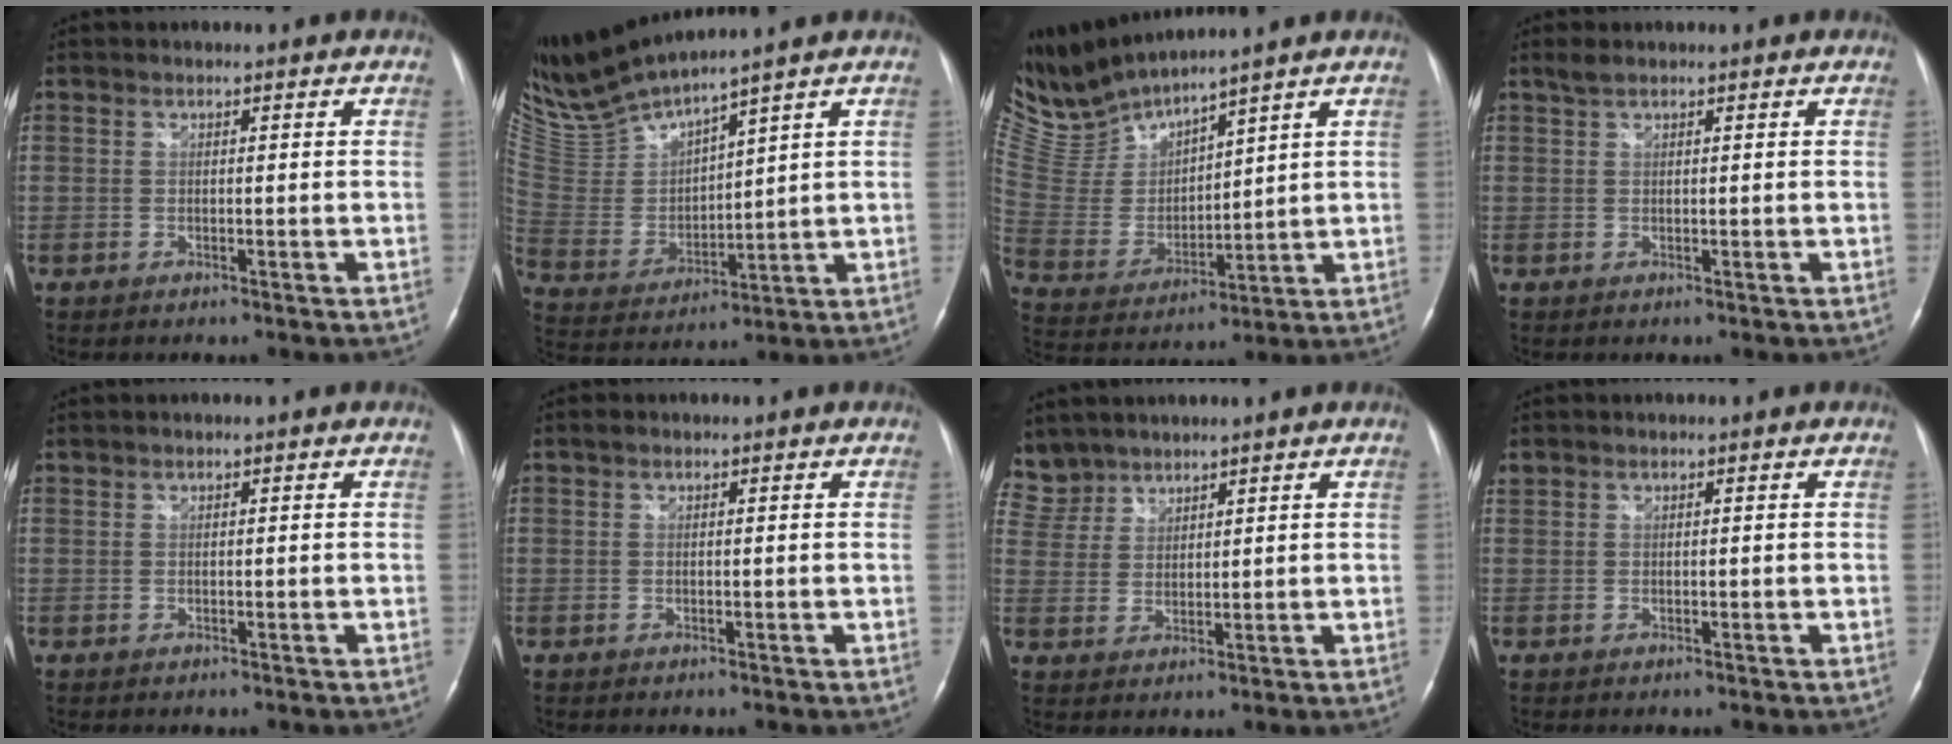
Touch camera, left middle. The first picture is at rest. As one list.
[{"total": 11.4, "force": [10.6, -0.3, 4.1], "torque": [-0.101, -0.005, 0.226]}, {"total": 10.1, "force": [10.0, -0.2, 1.7], "torque": [-0.069, -0.001, 0.227]}, {"total": 1.4, "force": [1.2, 0.3, 0.7], "torque": [-0.021, 0.010, 0.028]}, {"total": 0.0}, {"total": 0.5, "force": [0.4, 0.2, 0.2], "torque": [-0.006, 0.010, 0.007]}, {"total": 6.8, "force": [6.0, 3.2, -0.2], "torque": [0.001, 0.010, 0.129]}, {"total": 0.7, "force": [0.6, 0.3, 0.0], "torque": [-0.005, 0.016, 0.014]}]